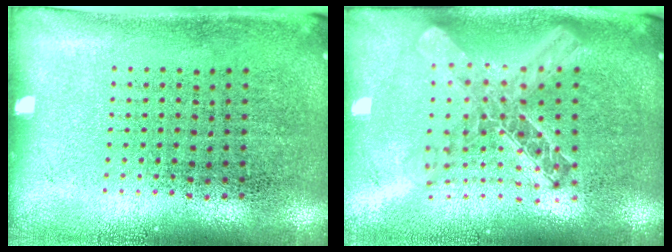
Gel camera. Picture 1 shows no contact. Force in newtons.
{"total": 2.2, "press": 1.8, "slide": 1.2}